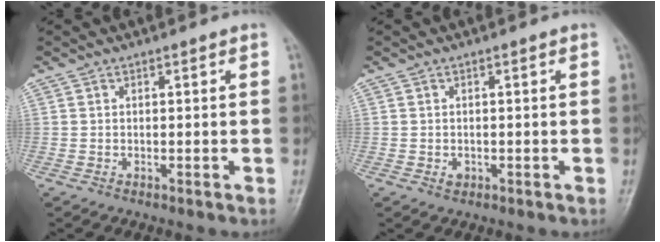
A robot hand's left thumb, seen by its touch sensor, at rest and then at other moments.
{"total": 1.0, "force": [-0.2, 0.8, 0.6], "torque": [-0.005, 0.000, 0.000]}